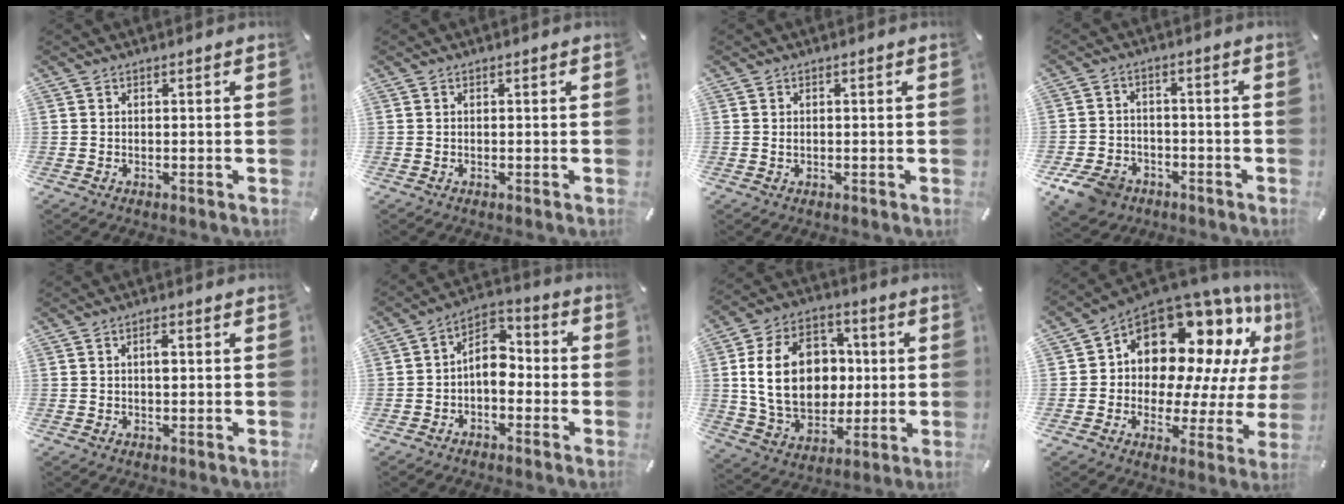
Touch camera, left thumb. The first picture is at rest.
{"total": 0.0}
{"total": 0.6, "force": [0.0, 0.4, 0.4], "torque": [-0.010, 0.000, -0.001]}
{"total": 8.2, "force": [-5.1, 5.7, 2.9], "torque": [-0.073, 0.032, -0.098]}
{"total": 2.1, "force": [0.3, 0.9, 1.8], "torque": [-0.030, 0.001, 0.002]}
{"total": 7.4, "force": [-1.9, 5.1, 5.0], "torque": [-0.092, 0.008, -0.039]}
{"total": 19.7, "force": [1.4, 15.2, 12.4], "torque": [-0.238, 0.009, 0.030]}
{"total": 16.1, "force": [8.8, 10.8, 8.0], "torque": [-0.122, -0.085, 0.155]}